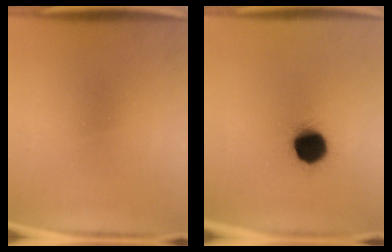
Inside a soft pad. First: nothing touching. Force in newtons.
{"total": 11.5}